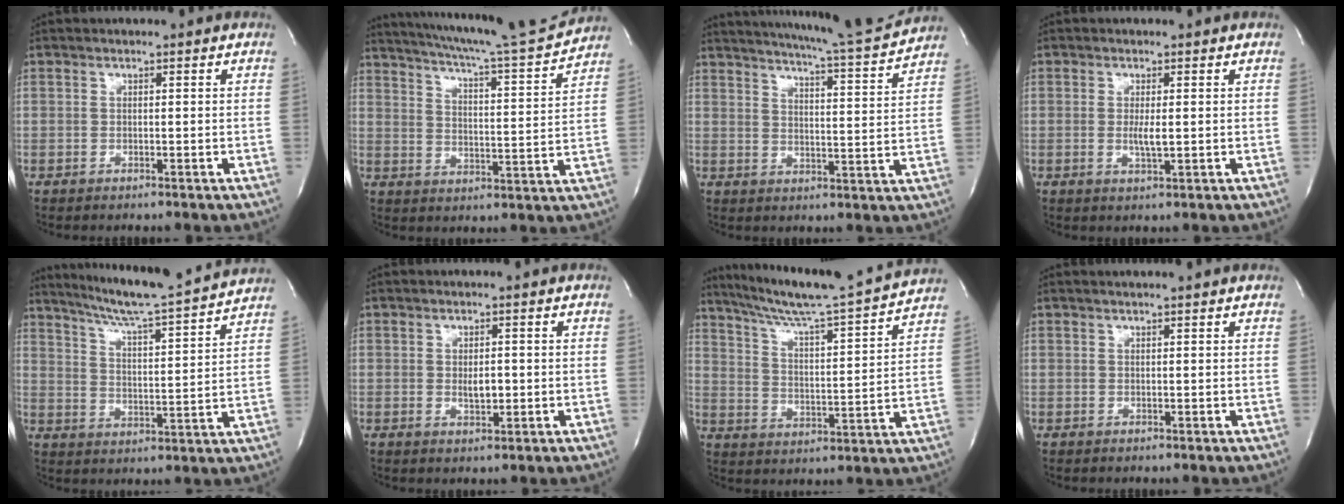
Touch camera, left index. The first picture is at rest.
{"total": 18.1, "force": [16.7, -0.5, 7.0], "torque": [-0.120, -0.035, 0.234]}
{"total": 15.9, "force": [14.9, -0.8, 5.6], "torque": [-0.095, -0.040, 0.198]}
{"total": 2.4, "force": [0.0, 0.3, 2.3], "torque": [-0.049, -0.005, 0.002]}
{"total": 17.4, "force": [15.8, -0.9, 7.2], "torque": [-0.124, -0.015, 0.227]}
{"total": 2.3, "force": [-0.1, 1.0, 2.1], "torque": [-0.037, -0.002, 0.002]}
{"total": 18.3, "force": [16.7, -1.3, 7.4], "torque": [-0.131, -0.022, 0.246]}
{"total": 2.3, "force": [2.0, -0.2, 1.0], "torque": [-0.015, 0.014, 0.029]}